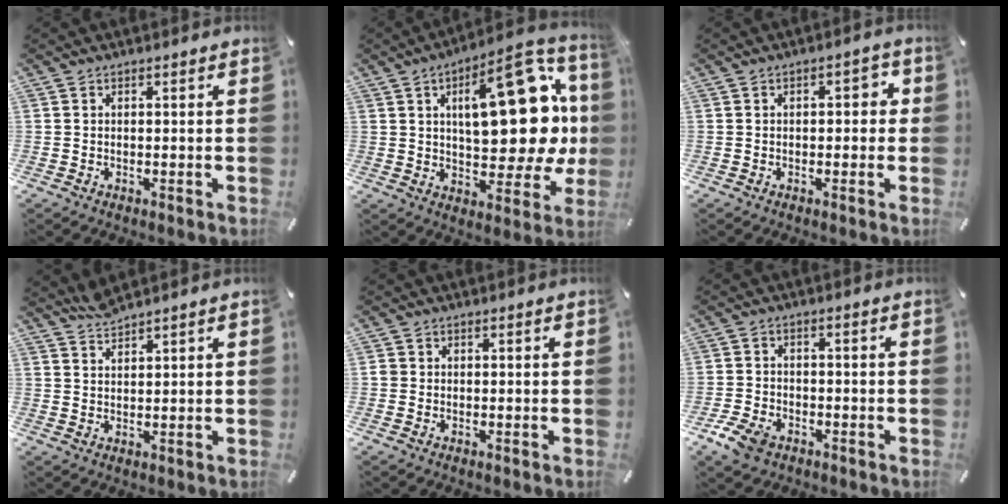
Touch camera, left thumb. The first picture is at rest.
{"total": 26.3, "force": [5.5, 12.3, 22.6], "torque": [-0.304, -0.037, 0.089]}
{"total": 2.8, "force": [-0.8, 1.8, 1.9], "torque": [-0.029, 0.012, -0.021]}
{"total": 3.1, "force": [3.1, 0.3, 0.6], "torque": [-0.019, -0.018, 0.060]}
{"total": 1.3, "force": [-0.2, 1.2, 0.4], "torque": [-0.008, 0.003, -0.005]}
{"total": 5.7, "force": [-3.3, 3.8, 2.7], "torque": [-0.065, 0.014, -0.063]}